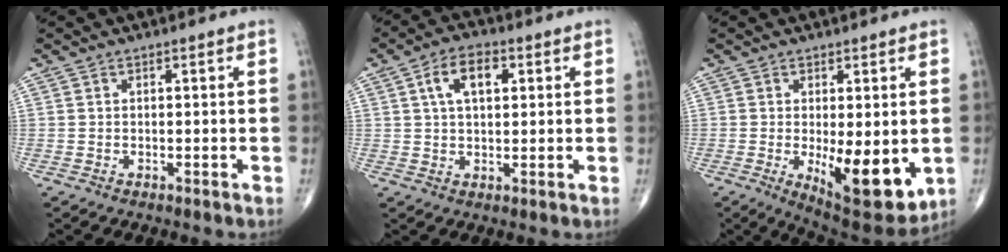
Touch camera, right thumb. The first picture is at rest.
{"total": 7.6, "force": [2.4, 4.2, 5.9], "torque": [-0.096, 0.007, 0.037]}
{"total": 13.2, "force": [-2.3, 4.8, 12.1], "torque": [-0.162, -0.030, -0.018]}